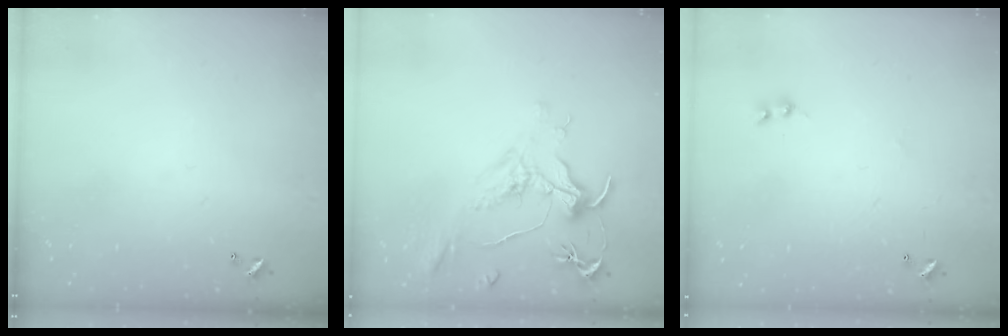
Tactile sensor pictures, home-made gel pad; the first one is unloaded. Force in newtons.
{"total": 1.6, "press": 1.3, "slide": 0.9}
{"total": 1.5, "press": 1.4, "slide": 0.3}